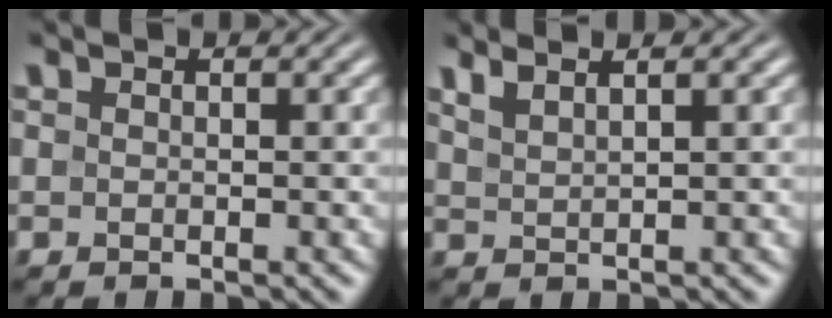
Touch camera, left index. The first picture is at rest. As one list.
[{"total": 2.5, "force": [1.8, 0.8, 1.6], "torque": [-0.014, 0.006, 0.022]}]